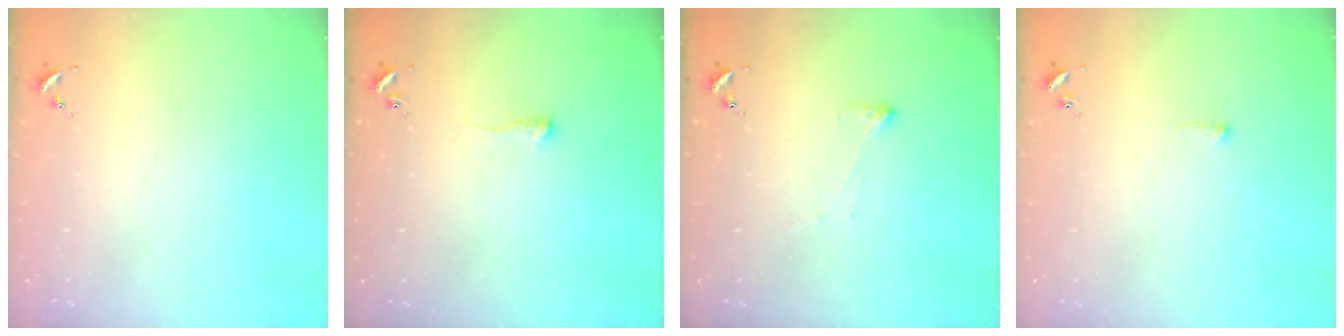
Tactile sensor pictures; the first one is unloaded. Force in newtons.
{"total": 3.9, "press": 3.8, "slide": 0.6}
{"total": 3.5, "press": 3.4, "slide": 0.7}
{"total": 1.9, "press": 1.8, "slide": 0.3}